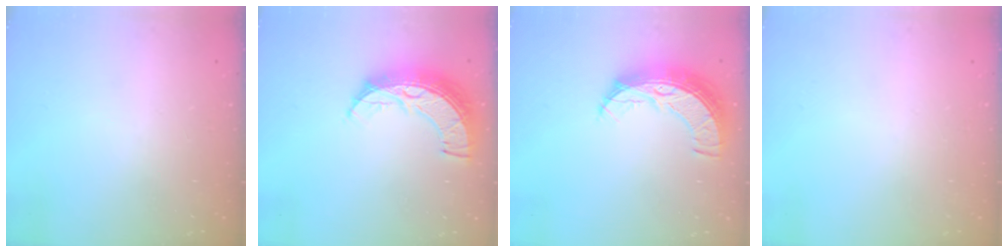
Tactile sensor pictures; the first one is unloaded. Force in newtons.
{"total": 12.3, "press": 12.3, "slide": 0.9}
{"total": 11.5, "press": 11.5, "slide": 0.9}
{"total": 0.0}